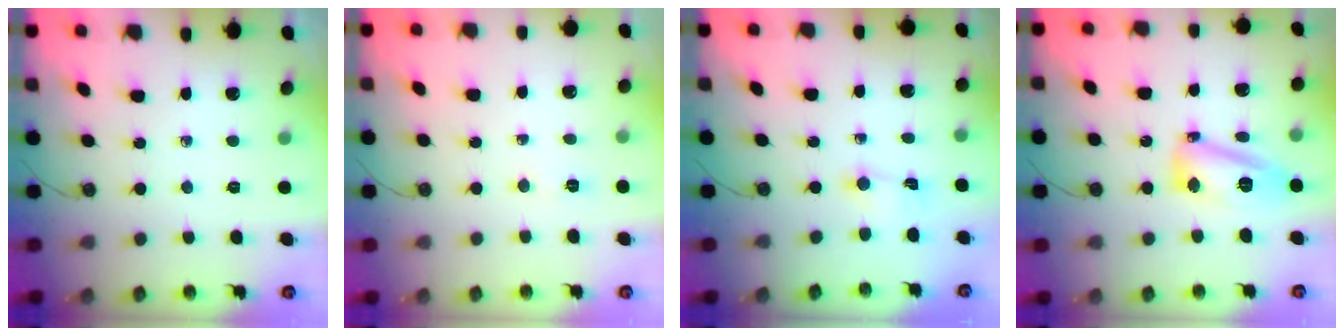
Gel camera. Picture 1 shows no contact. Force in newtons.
{"total": 3.0, "press": 3.0, "slide": 0.5}
{"total": 0.8, "press": 0.8, "slide": 0.2}
{"total": 14.1, "press": 14.0, "slide": 1.4}